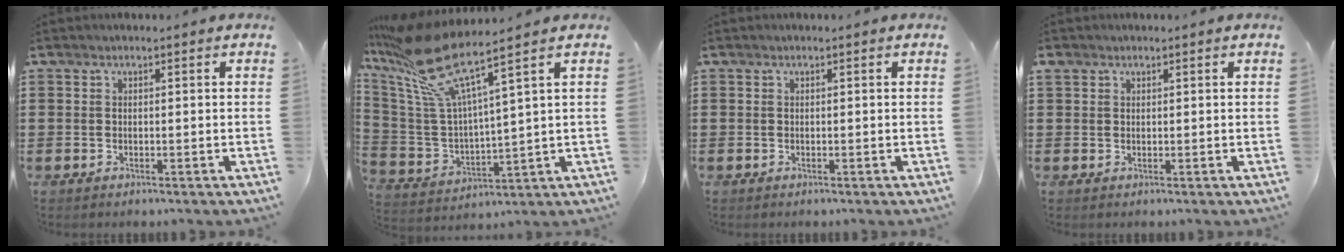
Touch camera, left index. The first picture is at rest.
{"total": 12.5, "force": [8.8, 2.4, 8.5], "torque": [-0.220, -0.052, 0.145]}
{"total": 0.0}
{"total": 1.2, "force": [0.7, 0.8, 0.4], "torque": [-0.011, 0.005, 0.013]}